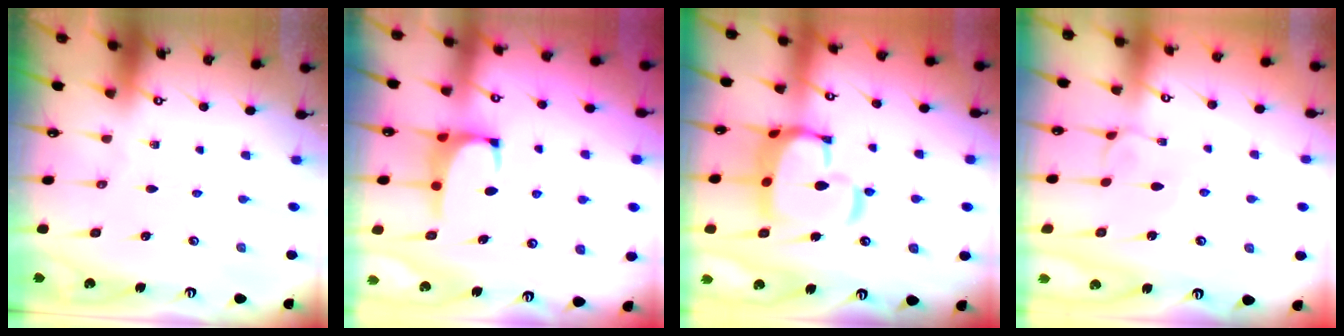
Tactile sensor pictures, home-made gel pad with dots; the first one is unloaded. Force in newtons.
{"total": 1.3, "press": 1.2, "slide": 0.5}
{"total": 12.1, "press": 12.0, "slide": 1.4}
{"total": 2.5, "press": 2.5, "slide": 0.3}